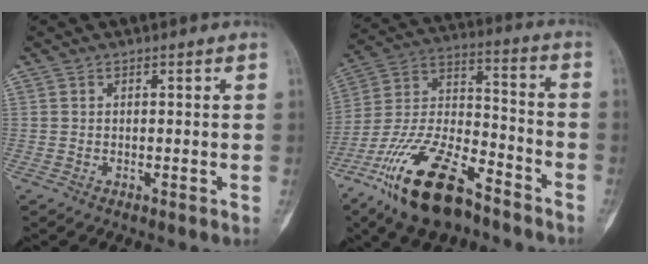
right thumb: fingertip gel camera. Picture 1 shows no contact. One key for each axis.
{"total": 21.0, "fx": -13.5, "fy": 8.6, "fz": 13.5, "tx": -0.272, "ty": 0.068, "tz": -0.248}